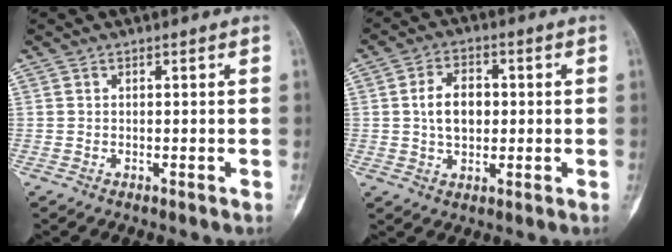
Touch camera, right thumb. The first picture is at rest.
{"total": 7.2, "force": [0.5, 4.9, 5.3], "torque": [-0.077, 0.011, 0.007]}